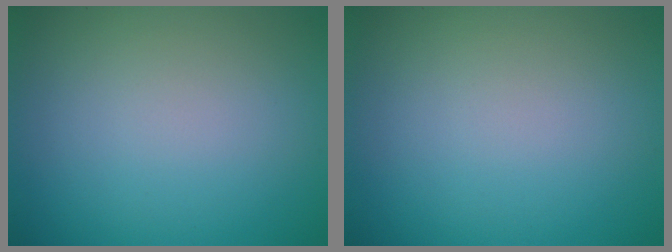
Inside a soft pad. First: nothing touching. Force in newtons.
{"total": 0.0}